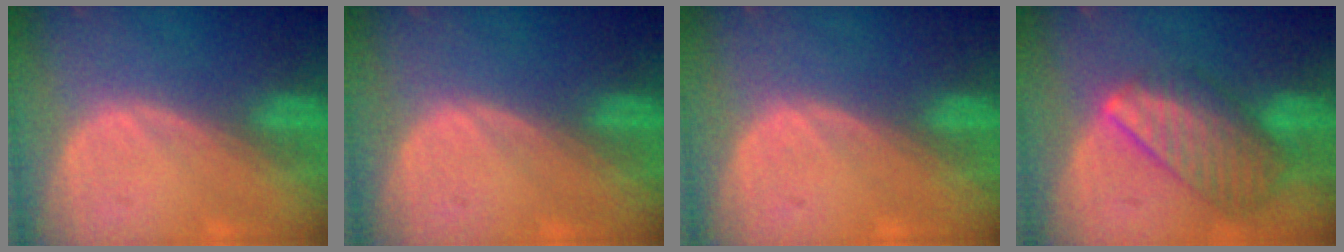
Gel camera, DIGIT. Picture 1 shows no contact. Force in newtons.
{"total": 0.0}
{"total": 0.5, "press": 0.1, "slide": 0.5}
{"total": 9.2, "press": 8.0, "slide": 4.5}